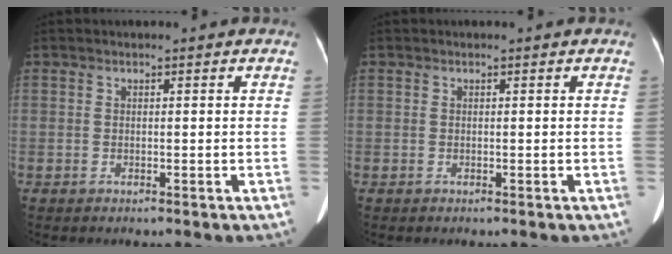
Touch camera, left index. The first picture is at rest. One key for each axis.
{"total": 0.0}